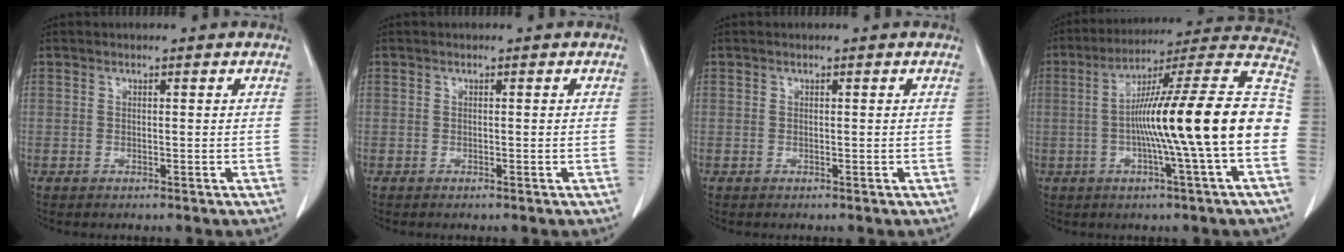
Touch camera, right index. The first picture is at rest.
{"total": 0.0}
{"total": 0.0}
{"total": 21.6, "force": [-2.6, -0.6, 21.5], "torque": [-0.292, 0.029, -0.053]}